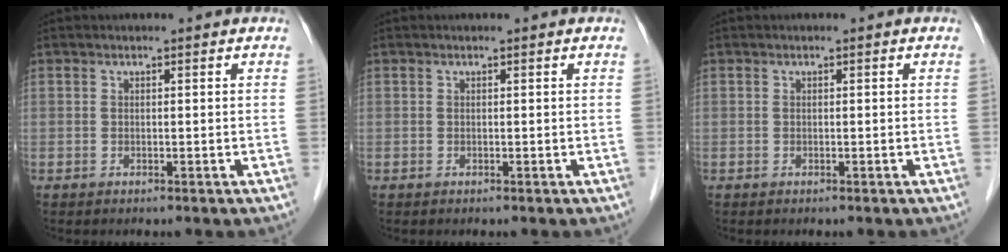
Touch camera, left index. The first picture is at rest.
{"total": 0.0}
{"total": 0.0}